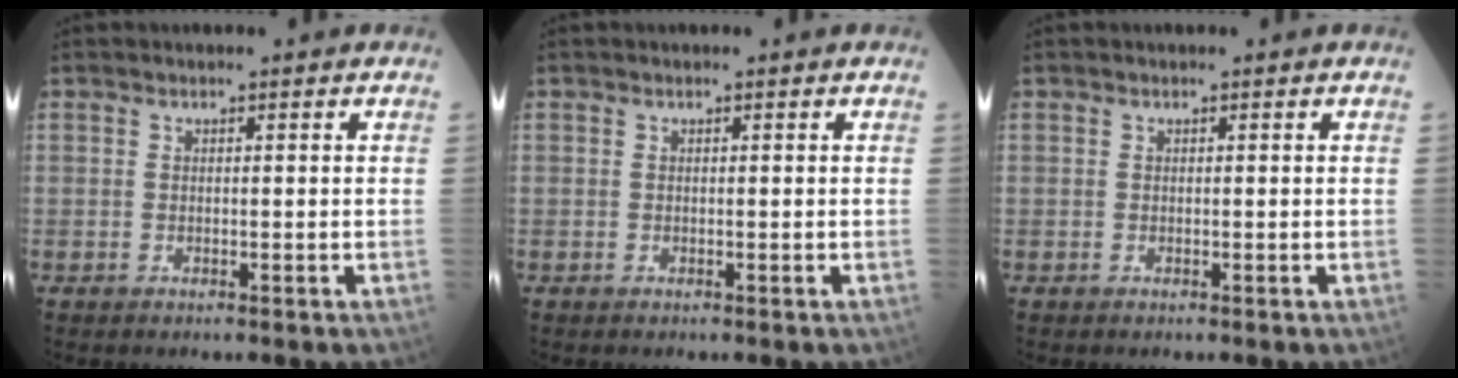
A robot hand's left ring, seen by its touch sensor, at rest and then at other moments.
{"total": 0.0}
{"total": 0.0}